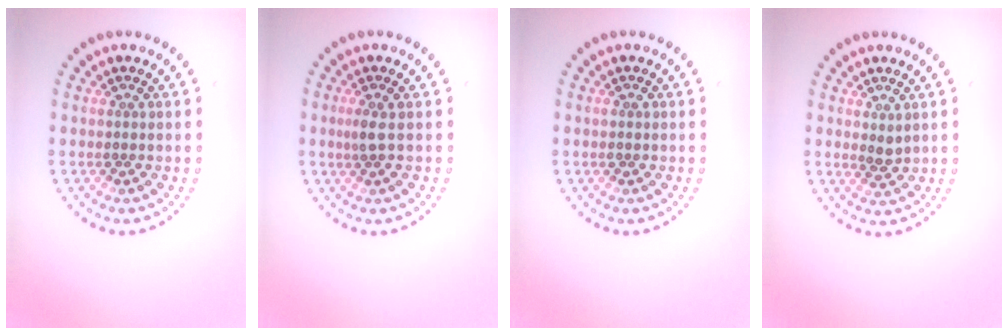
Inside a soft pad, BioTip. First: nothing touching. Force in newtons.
{"total": 1.3, "press": 1.0, "slide": 0.8}
{"total": 0.9, "press": 0.8, "slide": 0.2}
{"total": 1.2, "press": 1.1, "slide": 0.5}